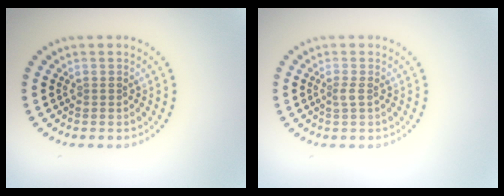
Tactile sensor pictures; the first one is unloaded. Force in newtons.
{"total": 1.0, "press": 0.7, "slide": 0.7}